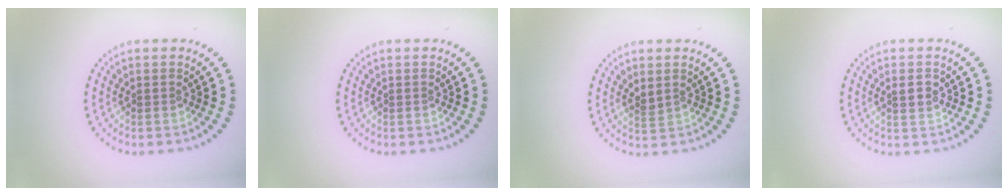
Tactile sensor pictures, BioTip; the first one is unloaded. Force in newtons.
{"total": 0.0}
{"total": 1.0, "press": 0.8, "slide": 0.6}
{"total": 1.0, "press": 1.0, "slide": 0.2}